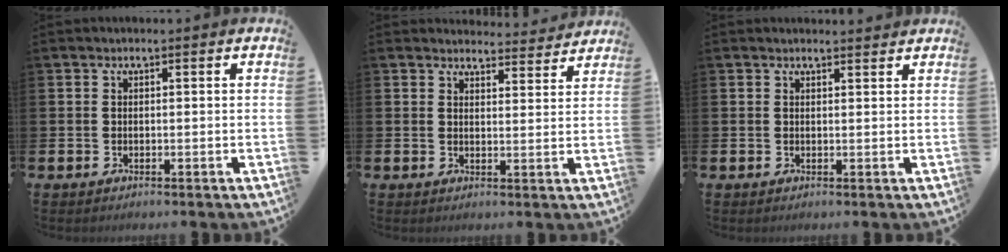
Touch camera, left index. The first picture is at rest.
{"total": 3.7, "force": [3.6, 0.6, -0.1], "torque": [0.005, -0.029, 0.063]}
{"total": 1.2, "force": [1.1, 0.1, 0.1], "torque": [0.008, -0.006, 0.018]}